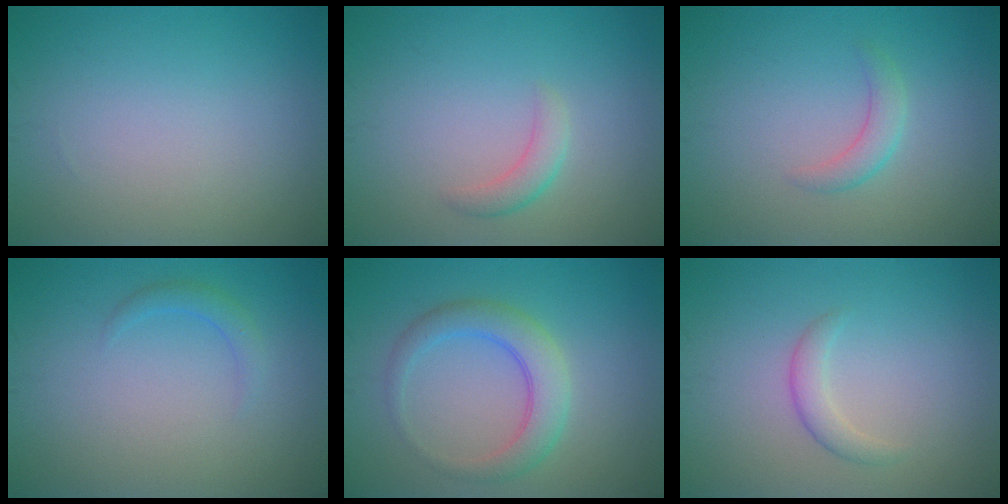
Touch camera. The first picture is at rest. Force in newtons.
{"total": 1.7, "press": 1.7, "slide": 0.1}
{"total": 1.8, "press": 1.8, "slide": 0.0}
{"total": 1.3, "press": 1.3, "slide": 0.1}
{"total": 3.9, "press": 3.9, "slide": 0.0}
{"total": 1.6, "press": 1.6, "slide": 0.1}